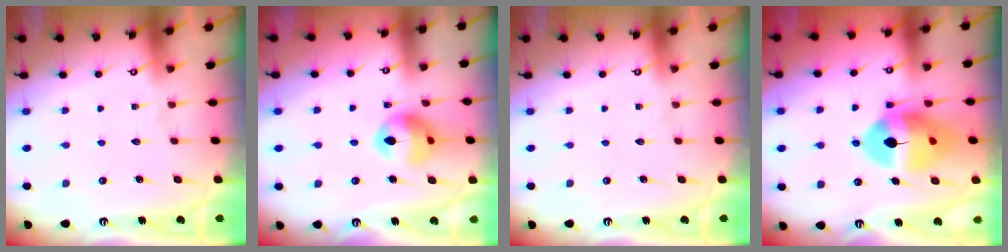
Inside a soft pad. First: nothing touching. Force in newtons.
{"total": 13.3, "press": 13.2, "slide": 1.4}
{"total": 0.0}
{"total": 14.5, "press": 14.3, "slide": 1.9}